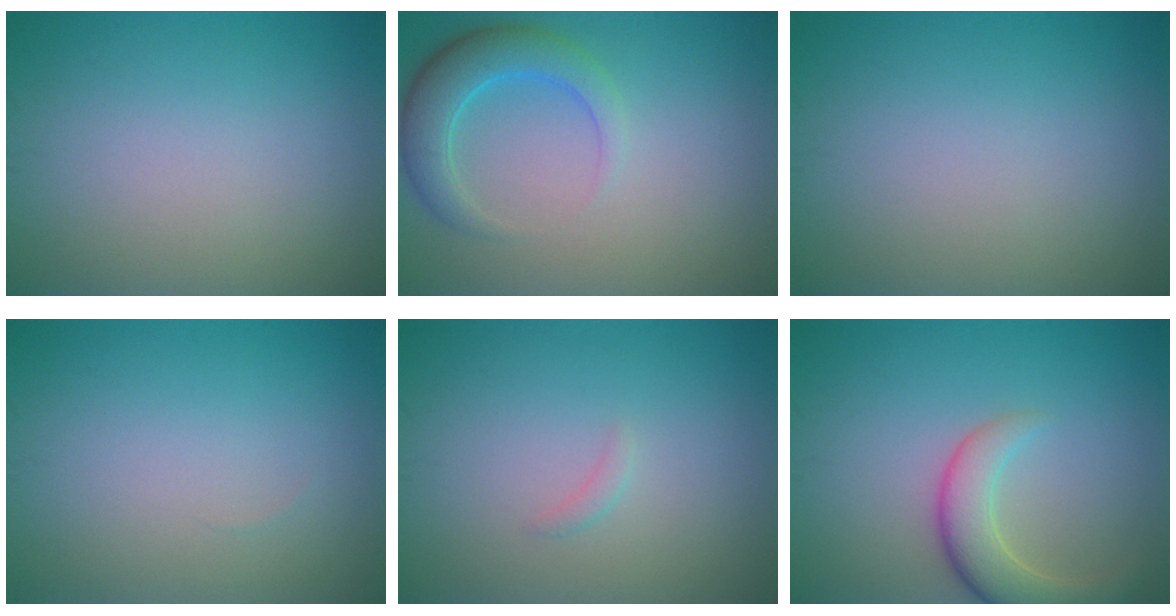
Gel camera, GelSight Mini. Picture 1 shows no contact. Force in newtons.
{"total": 4.2, "press": 4.2, "slide": 0.2}
{"total": 0.0}
{"total": 0.0}
{"total": 0.6, "press": 0.6, "slide": 0.1}
{"total": 4.6, "press": 4.6, "slide": 0.5}